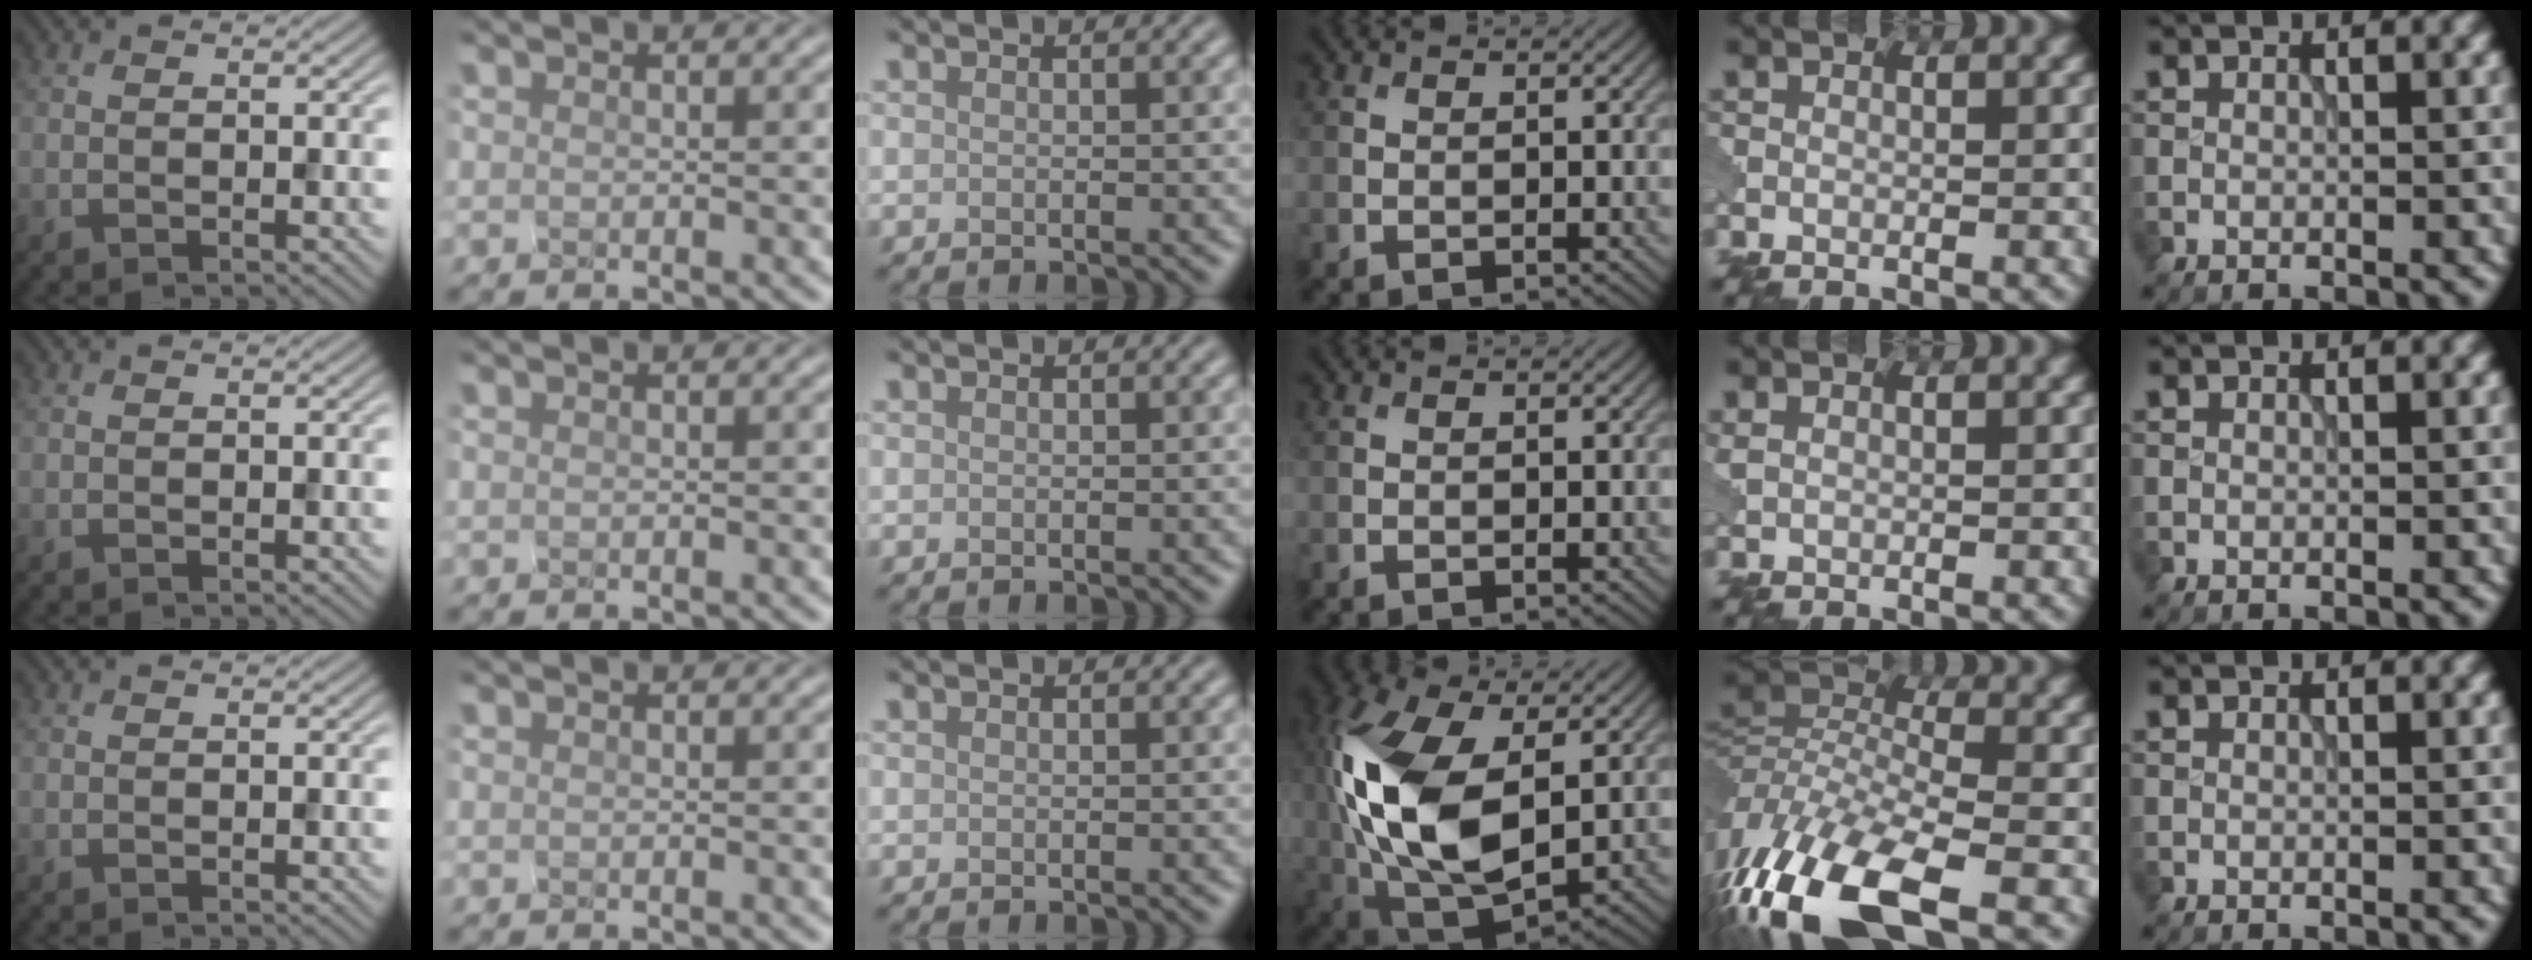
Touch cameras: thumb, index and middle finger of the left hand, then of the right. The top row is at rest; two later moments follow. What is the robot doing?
{"motion": "squeeze", "object": "clothespin"}